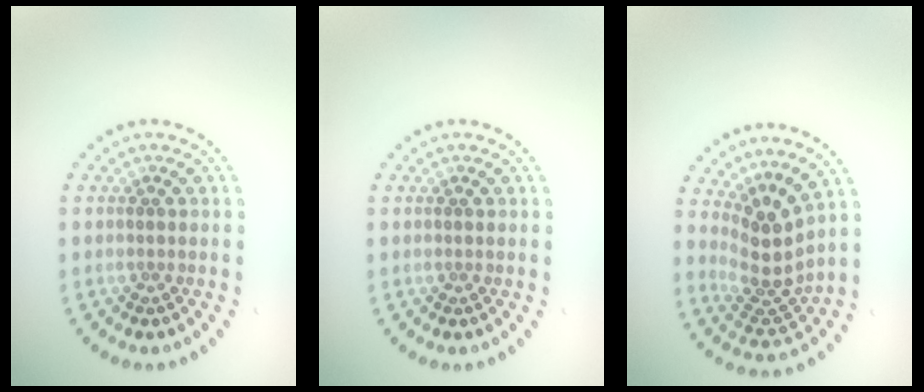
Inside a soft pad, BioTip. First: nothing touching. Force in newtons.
{"total": 0.0}
{"total": 3.8, "press": 2.7, "slide": 2.7}